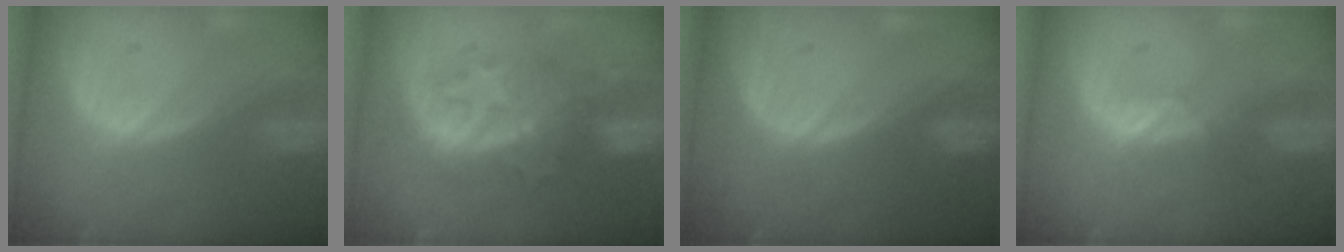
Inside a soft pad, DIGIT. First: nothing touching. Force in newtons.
{"total": 8.4, "press": 8.2, "slide": 1.6}
{"total": 0.0}
{"total": 1.5, "press": 1.4, "slide": 0.2}